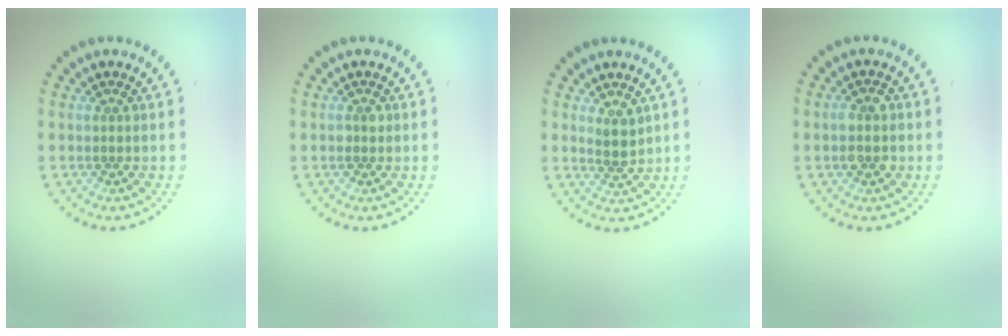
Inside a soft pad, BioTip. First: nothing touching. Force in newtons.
{"total": 1.1, "press": 1.0, "slide": 0.4}
{"total": 1.8, "press": 1.4, "slide": 1.2}
{"total": 2.2, "press": 2.2, "slide": 0.3}